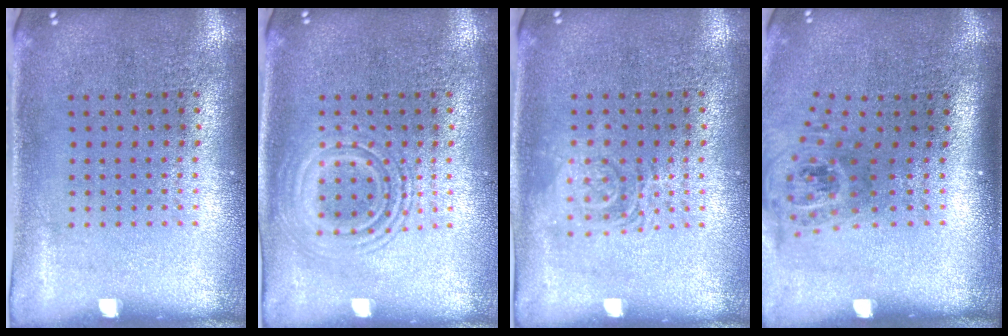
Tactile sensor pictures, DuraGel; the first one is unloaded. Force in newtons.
{"total": 2.8, "press": 2.7, "slide": 0.5}
{"total": 1.3, "press": 1.2, "slide": 0.3}
{"total": 1.8, "press": 1.3, "slide": 1.2}